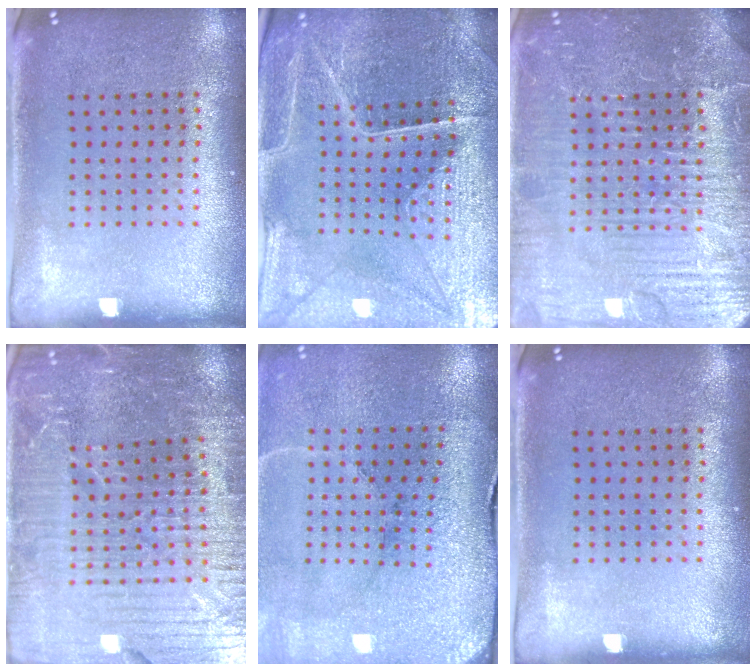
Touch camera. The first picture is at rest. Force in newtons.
{"total": 3.8, "press": 3.8, "slide": 0.5}
{"total": 6.0, "press": 5.9, "slide": 0.7}
{"total": 5.4, "press": 5.0, "slide": 2.1}
{"total": 3.5, "press": 3.5, "slide": 0.4}
{"total": 0.0}